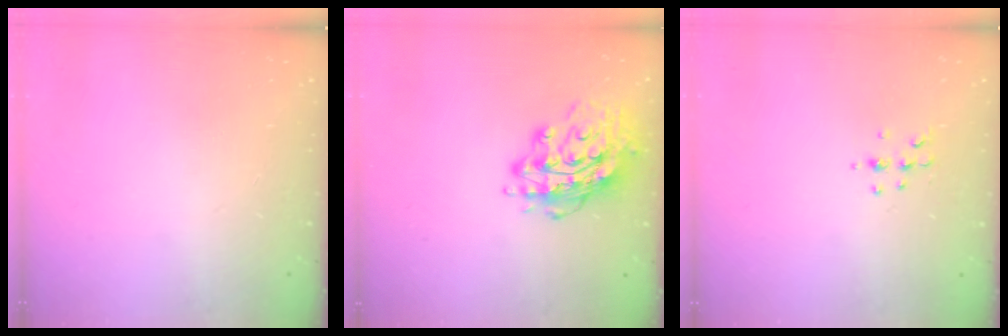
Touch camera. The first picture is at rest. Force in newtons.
{"total": 15.5, "press": 15.5, "slide": 1.5}
{"total": 5.3, "press": 5.1, "slide": 1.5}